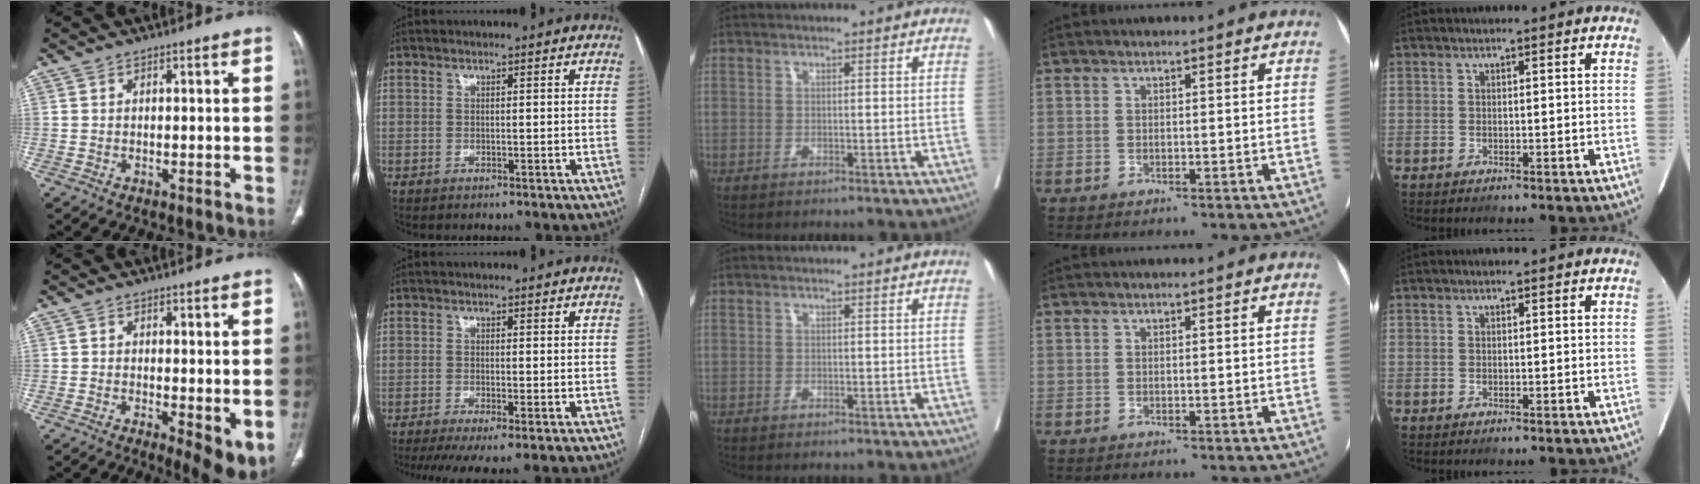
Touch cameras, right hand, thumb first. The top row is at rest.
{"thumb": {"total": 6.3, "force": [-0.8, 2.3, 5.8], "torque": [-0.081, -0.019, -0.011]}, "index": {"total": 5.4, "force": [-3.3, 0.8, 4.2], "torque": [-0.066, -0.013, -0.057]}}